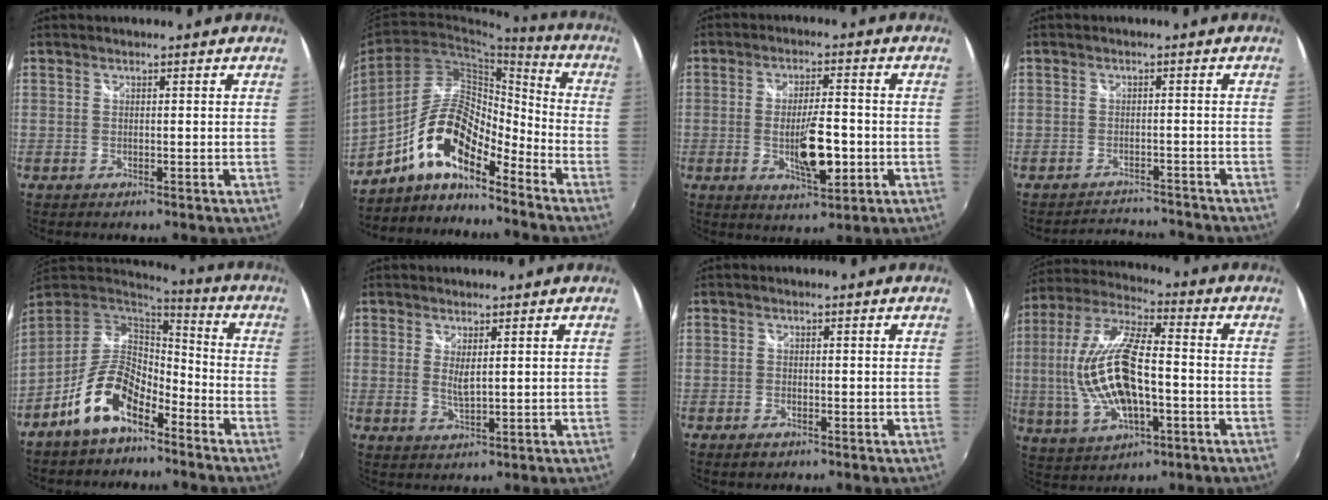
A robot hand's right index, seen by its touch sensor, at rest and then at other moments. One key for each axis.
{"total": 13.3, "fx": -9.1, "fy": 4.4, "fz": 8.6, "tx": -0.163, "ty": 0.016, "tz": -0.175}
{"total": 9.3, "fx": -2.0, "fy": 2.7, "fz": 8.7, "tx": -0.152, "ty": -0.013, "tz": -0.029}
{"total": 5.7, "fx": -5.3, "fy": 2.1, "fz": 0.2, "tx": -0.011, "ty": 0.021, "tz": -0.077}
{"total": 12.2, "fx": -7.4, "fy": 5.7, "fz": 7.8, "tx": -0.162, "ty": 0.008, "tz": -0.136}
{"total": 2.9, "fx": 0.8, "fy": 0.8, "fz": 2.6, "tx": -0.048, "ty": -0.008, "tz": 0.014}
{"total": 1.6, "fx": -1.1, "fy": 1.0, "fz": 0.6, "tx": -0.014, "ty": -0.003, "tz": -0.020}
{"total": 18.0, "fx": -2.4, "fy": 7.1, "fz": 16.3, "tx": -0.332, "ty": -0.002, "tz": -0.035}